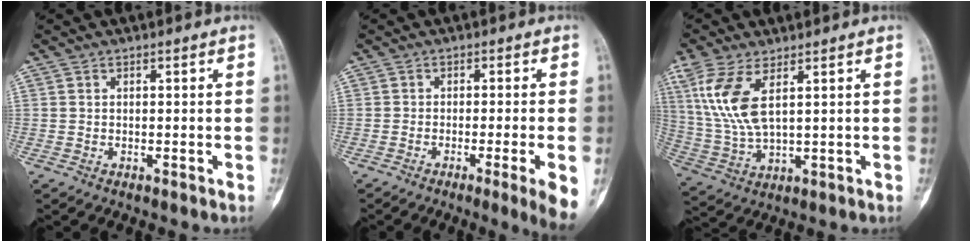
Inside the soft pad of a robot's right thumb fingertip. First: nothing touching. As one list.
[{"total": 6.5, "force": [-2.7, -0.5, 5.9], "torque": [-0.092, -0.009, -0.042]}, {"total": 10.6, "force": [4.2, 4.2, 8.7], "torque": [-0.204, -0.008, 0.098]}]